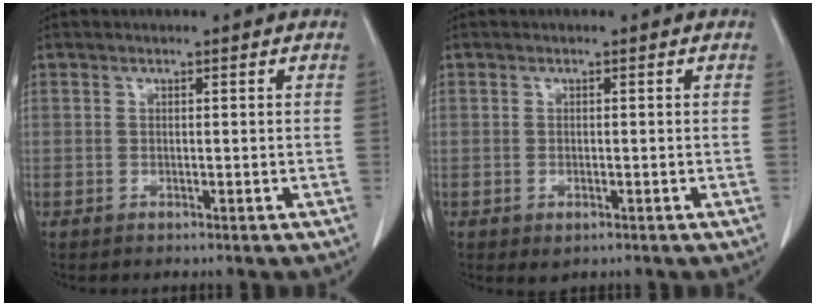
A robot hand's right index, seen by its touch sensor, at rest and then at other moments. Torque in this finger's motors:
{"motor_torque": [0.18, -0.15, 0.06, 0.01]}